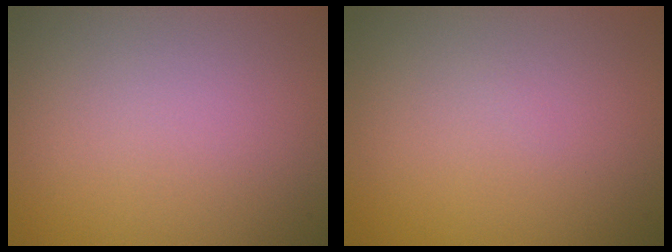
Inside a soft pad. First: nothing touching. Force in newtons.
{"total": 0.0}